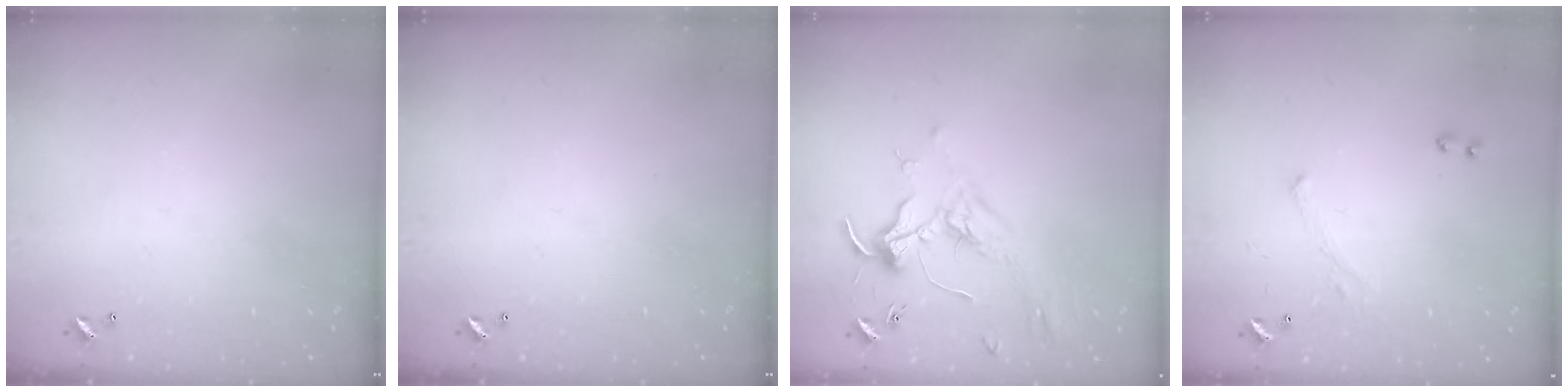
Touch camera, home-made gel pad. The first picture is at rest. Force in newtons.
{"total": 0.0}
{"total": 1.8, "press": 1.6, "slide": 0.8}
{"total": 1.6, "press": 1.5, "slide": 0.6}